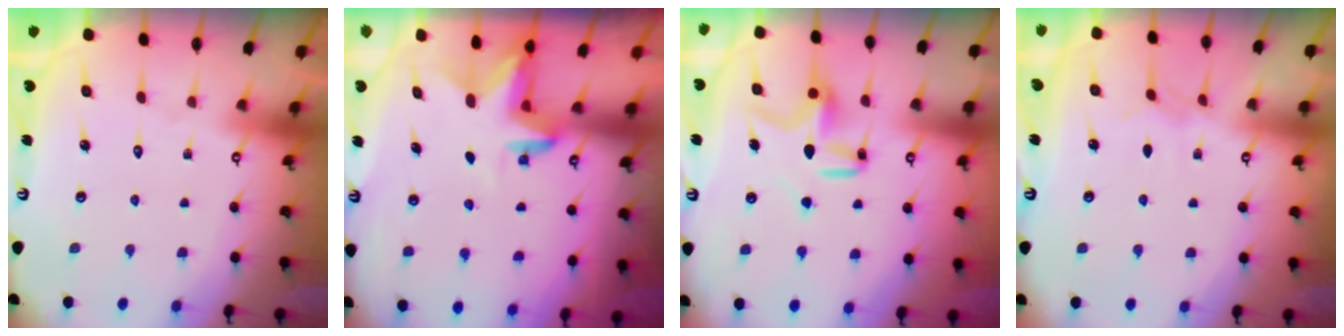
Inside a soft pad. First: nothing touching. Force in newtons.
{"total": 3.3, "press": 3.3, "slide": 0.2}
{"total": 9.6, "press": 9.6, "slide": 0.2}
{"total": 3.5, "press": 3.5, "slide": 0.5}